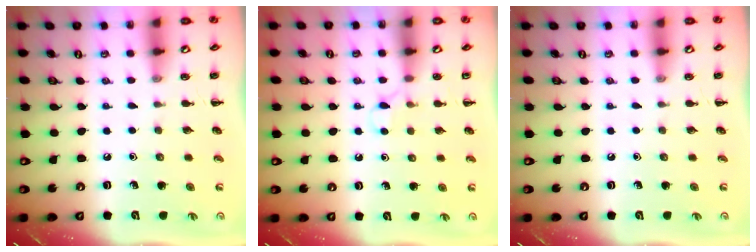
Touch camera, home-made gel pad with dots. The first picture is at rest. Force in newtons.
{"total": 3.9, "press": 3.7, "slide": 1.1}
{"total": 0.0}